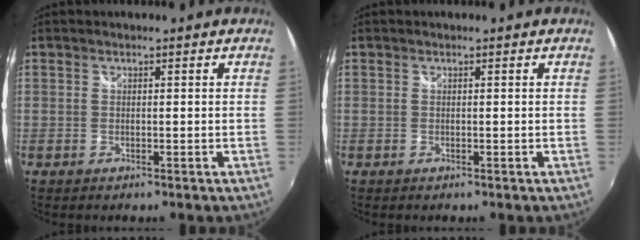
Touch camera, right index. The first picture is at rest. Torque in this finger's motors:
{"motor_torque": [0.00, 0.02, -0.01, 0.00]}